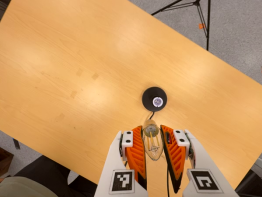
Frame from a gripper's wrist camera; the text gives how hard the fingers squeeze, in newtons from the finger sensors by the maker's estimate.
{"total": 20.3, "left": 22.8, "right": 17.8}